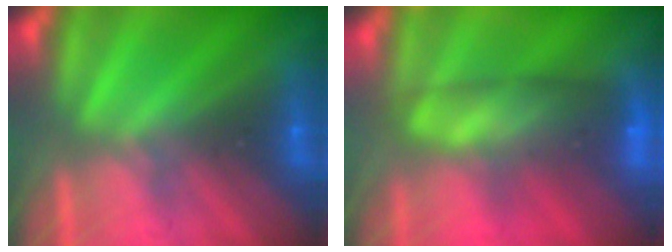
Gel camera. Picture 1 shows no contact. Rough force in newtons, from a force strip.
{"total": 7.0}